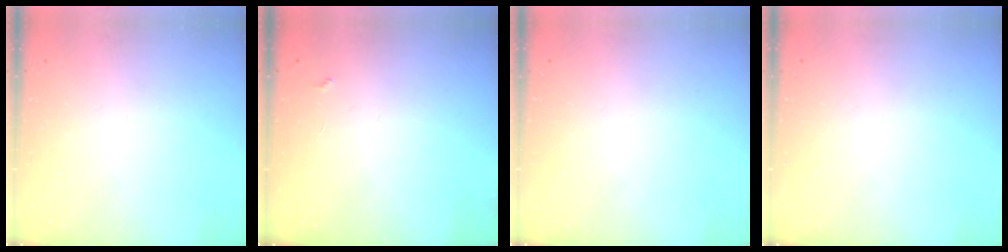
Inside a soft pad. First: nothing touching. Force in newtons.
{"total": 2.4, "press": 2.3, "slide": 0.4}
{"total": 0.0}
{"total": 0.0}